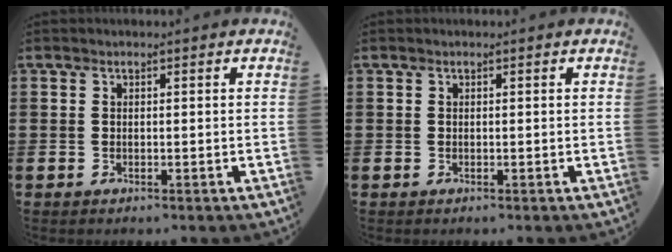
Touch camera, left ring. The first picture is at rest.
{"total": 0.0}